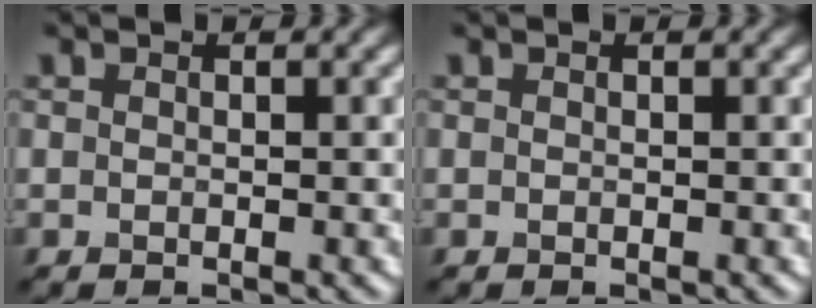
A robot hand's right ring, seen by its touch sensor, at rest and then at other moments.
{"total": 0.0}